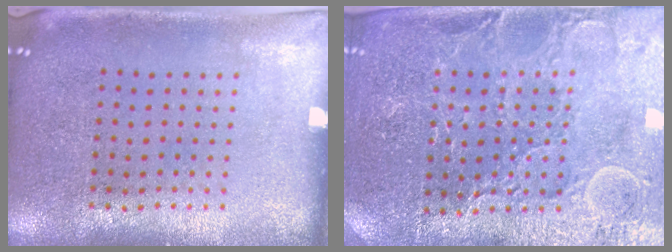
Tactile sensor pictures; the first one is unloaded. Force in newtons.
{"total": 3.6, "press": 3.6, "slide": 0.7}